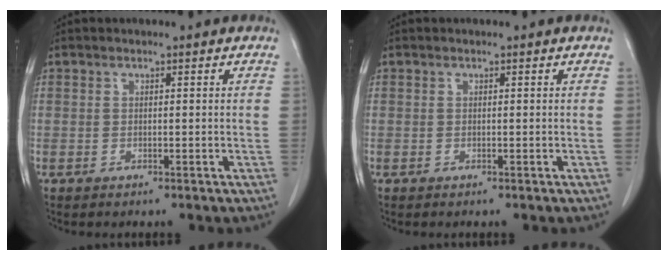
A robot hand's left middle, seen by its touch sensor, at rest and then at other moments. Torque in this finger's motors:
{"motor_torque": [0.99, -1.15, 0.10, 0.01]}